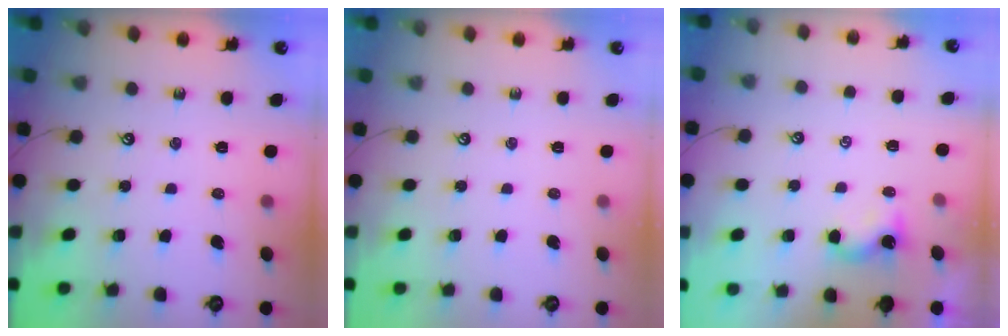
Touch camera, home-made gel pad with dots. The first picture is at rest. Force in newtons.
{"total": 0.0}
{"total": 1.2, "press": 1.1, "slide": 0.3}